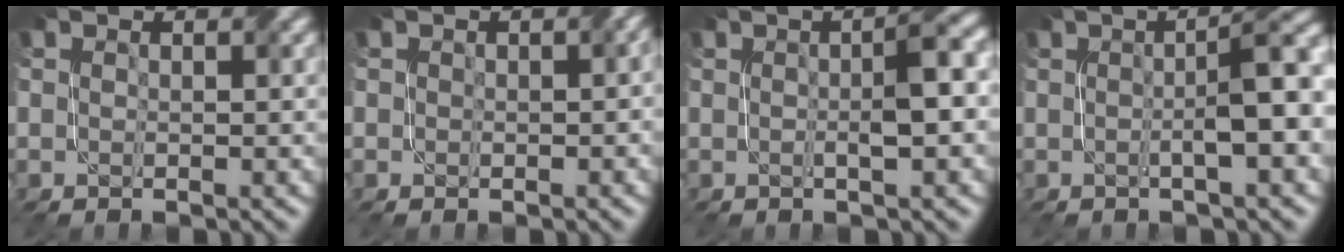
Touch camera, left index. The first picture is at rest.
{"total": 1.5, "force": [0.4, 0.9, 1.2], "torque": [-0.013, 0.004, 0.005]}
{"total": 3.7, "force": [0.2, 0.5, 3.7], "torque": [-0.057, 0.009, 0.001]}
{"total": 6.0, "force": [0.3, 1.1, 5.9], "torque": [-0.075, 0.015, 0.000]}